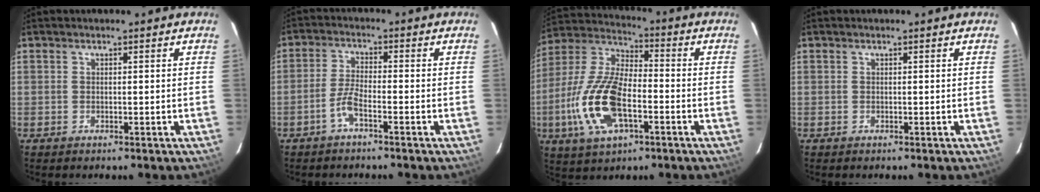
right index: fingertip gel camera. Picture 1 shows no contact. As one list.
[{"total": 3.8, "force": [-2.4, 0.7, 2.8], "torque": [-0.072, 0.007, -0.052]}, {"total": 17.1, "force": [-5.3, 7.8, 14.2], "torque": [-0.314, -0.004, -0.100]}, {"total": 0.0}]